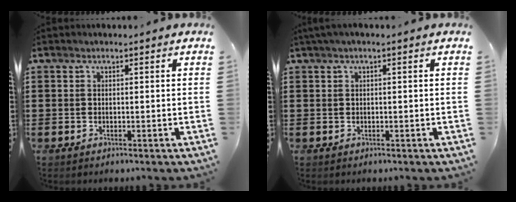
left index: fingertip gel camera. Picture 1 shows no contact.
{"total": 0.8, "force": [-0.1, 0.1, 0.8], "torque": [-0.012, -0.002, -0.002]}